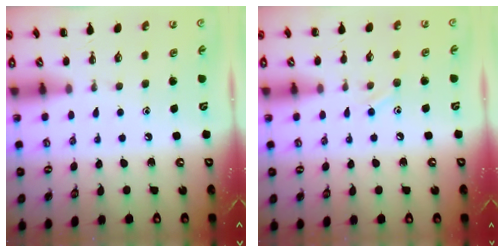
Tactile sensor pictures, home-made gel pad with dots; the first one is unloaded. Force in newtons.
{"total": 6.2, "press": 6.0, "slide": 1.7}